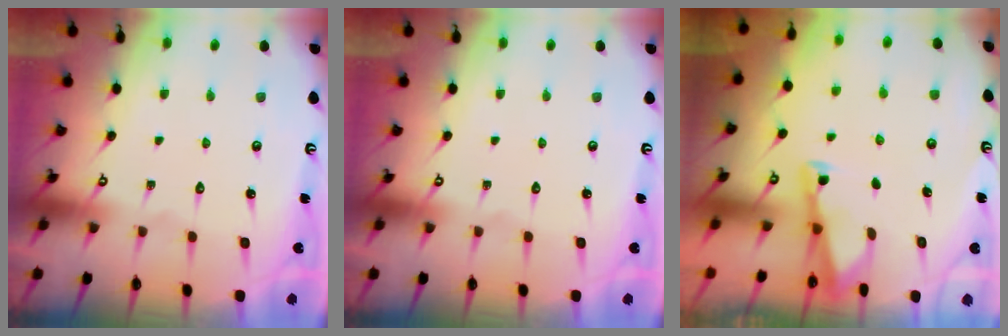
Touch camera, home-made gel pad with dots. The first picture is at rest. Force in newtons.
{"total": 0.0}
{"total": 2.8, "press": 2.7, "slide": 0.3}